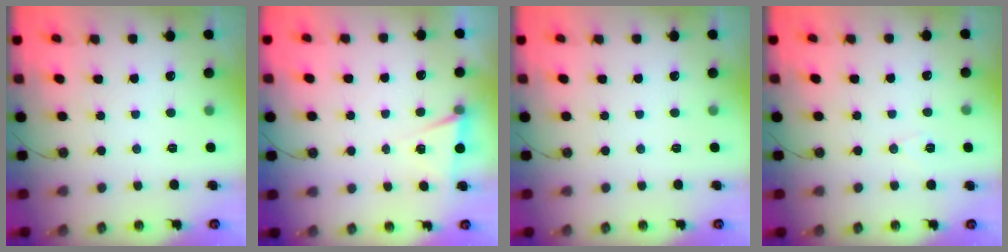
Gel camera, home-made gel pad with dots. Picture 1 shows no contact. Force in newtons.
{"total": 5.4, "press": 3.2, "slide": 4.3}
{"total": 0.0}
{"total": 5.3, "press": 3.8, "slide": 3.7}